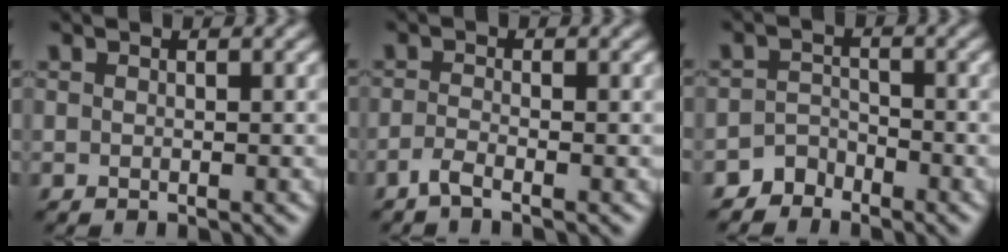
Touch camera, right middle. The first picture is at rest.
{"total": 1.5, "force": [-1.1, 0.2, 1.0], "torque": [-0.023, -0.004, -0.030]}
{"total": 2.0, "force": [-1.8, 1.0, -0.1], "torque": [0.007, 0.012, -0.036]}